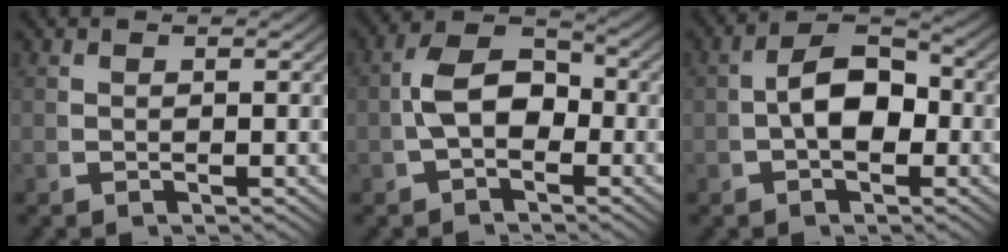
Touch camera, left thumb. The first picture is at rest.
{"total": 6.6, "force": [-0.6, 4.6, 4.8], "torque": [-0.083, -0.014, -0.006]}
{"total": 6.4, "force": [-0.2, 3.9, 5.0], "torque": [-0.081, -0.011, -0.001]}